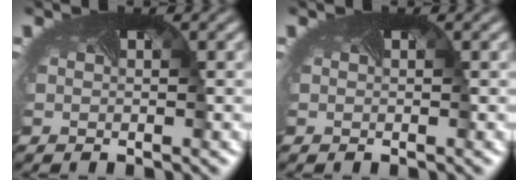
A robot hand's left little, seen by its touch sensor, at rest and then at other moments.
{"total": 0.0}